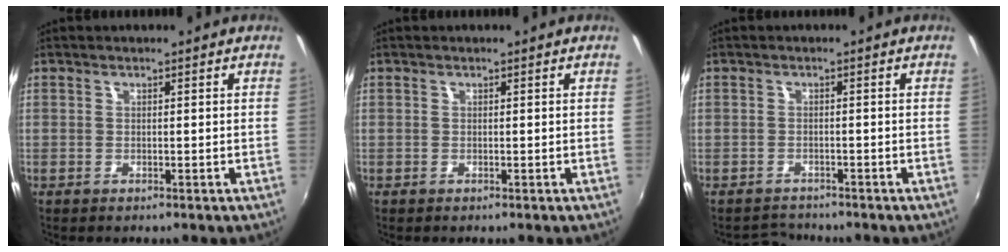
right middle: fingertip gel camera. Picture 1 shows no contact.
{"total": 0.0}
{"total": 2.6, "force": [-2.4, 0.9, -0.5], "torque": [-0.005, 0.003, -0.045]}